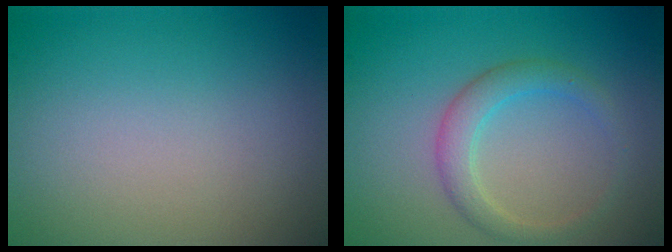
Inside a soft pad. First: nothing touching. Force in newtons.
{"total": 2.7, "press": 2.6, "slide": 0.2}